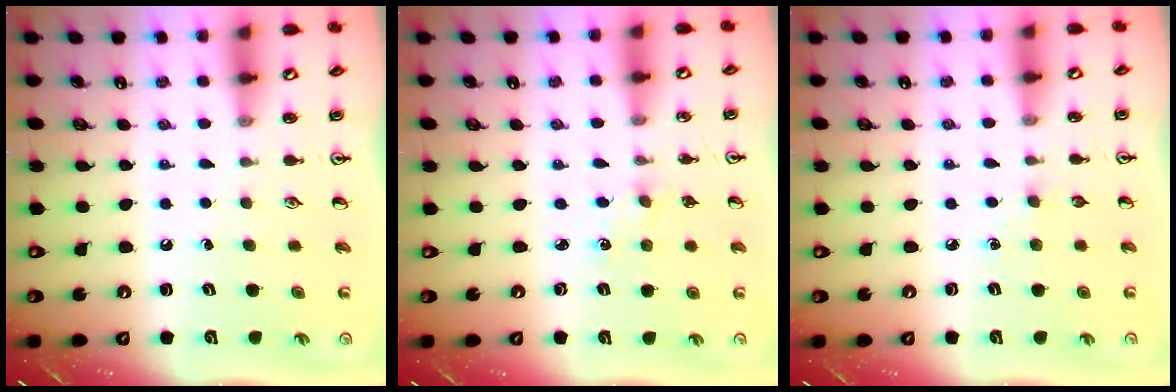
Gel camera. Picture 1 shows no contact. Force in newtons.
{"total": 1.3, "press": 1.3, "slide": 0.3}
{"total": 2.9, "press": 2.9, "slide": 0.4}